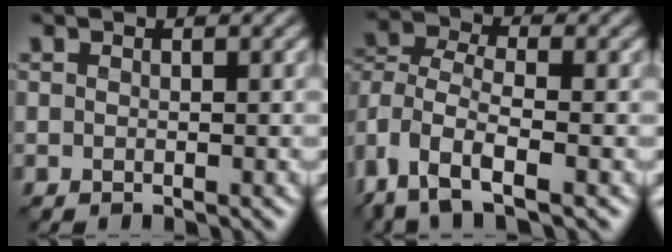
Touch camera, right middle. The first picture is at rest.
{"total": 7.0, "force": [-3.5, 3.4, 5.1], "torque": [-0.106, -0.004, -0.082]}